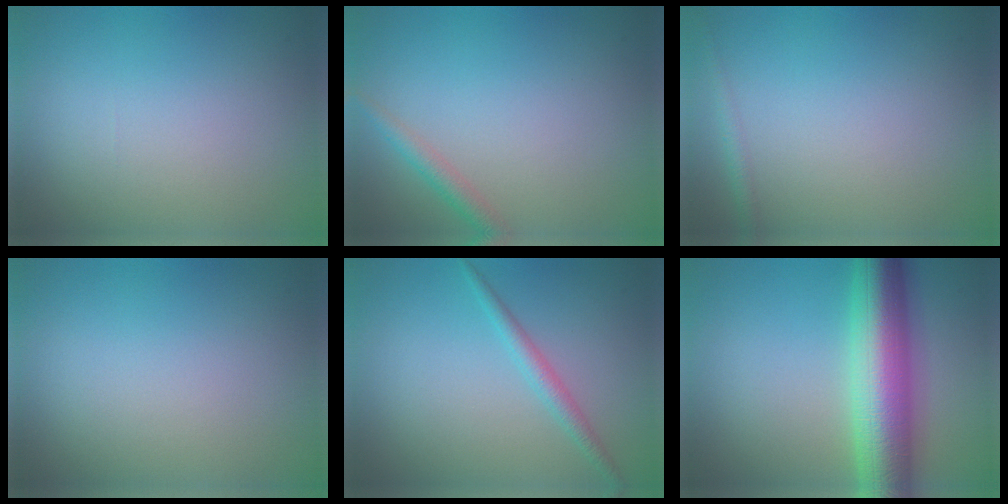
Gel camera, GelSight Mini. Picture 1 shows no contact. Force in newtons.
{"total": 1.7, "press": 1.7, "slide": 0.1}
{"total": 1.1, "press": 1.1, "slide": 0.1}
{"total": 0.0}
{"total": 1.7, "press": 1.7, "slide": 0.1}
{"total": 9.6, "press": 9.6, "slide": 0.1}